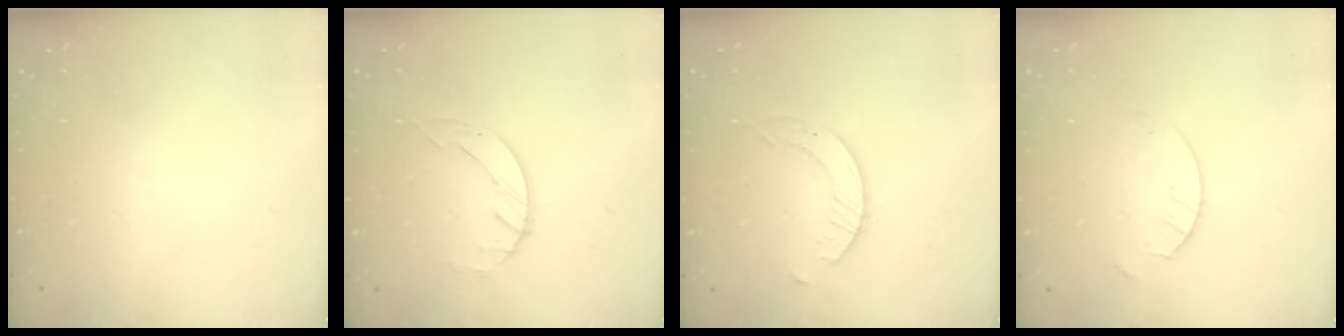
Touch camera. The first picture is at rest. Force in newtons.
{"total": 2.1, "press": 2.0, "slide": 0.3}
{"total": 2.6, "press": 2.6, "slide": 0.3}
{"total": 4.2, "press": 4.2, "slide": 0.4}